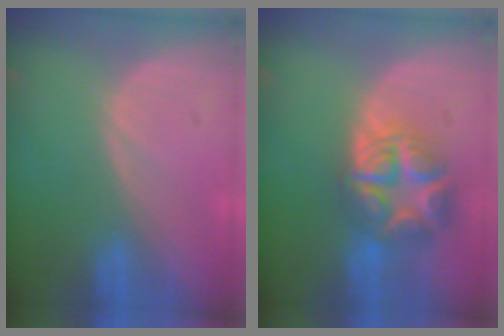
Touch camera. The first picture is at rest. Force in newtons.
{"total": 8.9, "press": 8.9, "slide": 0.5}